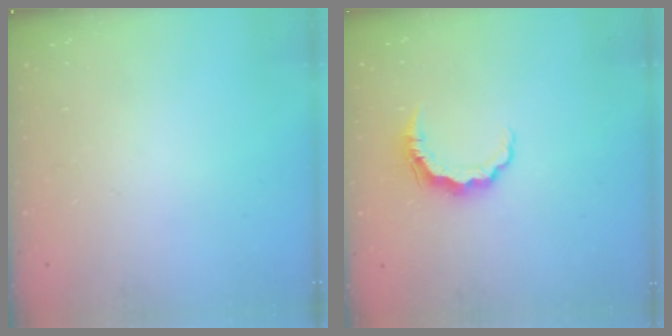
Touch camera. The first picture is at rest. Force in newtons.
{"total": 7.1, "press": 7.1, "slide": 0.5}